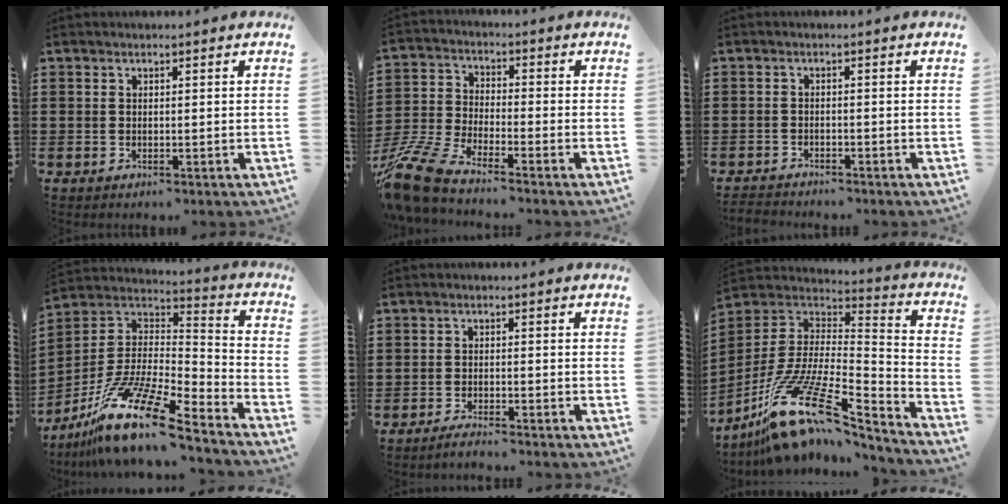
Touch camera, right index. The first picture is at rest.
{"total": 8.6, "force": [-7.5, 1.0, 4.1], "torque": [-0.115, -0.001, -0.158]}
{"total": 1.5, "force": [-1.5, 0.0, 0.0], "torque": [-0.006, -0.001, -0.033]}
{"total": 16.1, "force": [-11.2, 3.3, 11.1], "torque": [-0.221, 0.025, -0.207]}
{"total": 1.8, "force": [-1.8, -0.3, 0.5], "torque": [-0.010, -0.002, -0.032]}
{"total": 15.3, "force": [-7.8, 5.5, 11.9], "torque": [-0.250, -0.002, -0.139]}